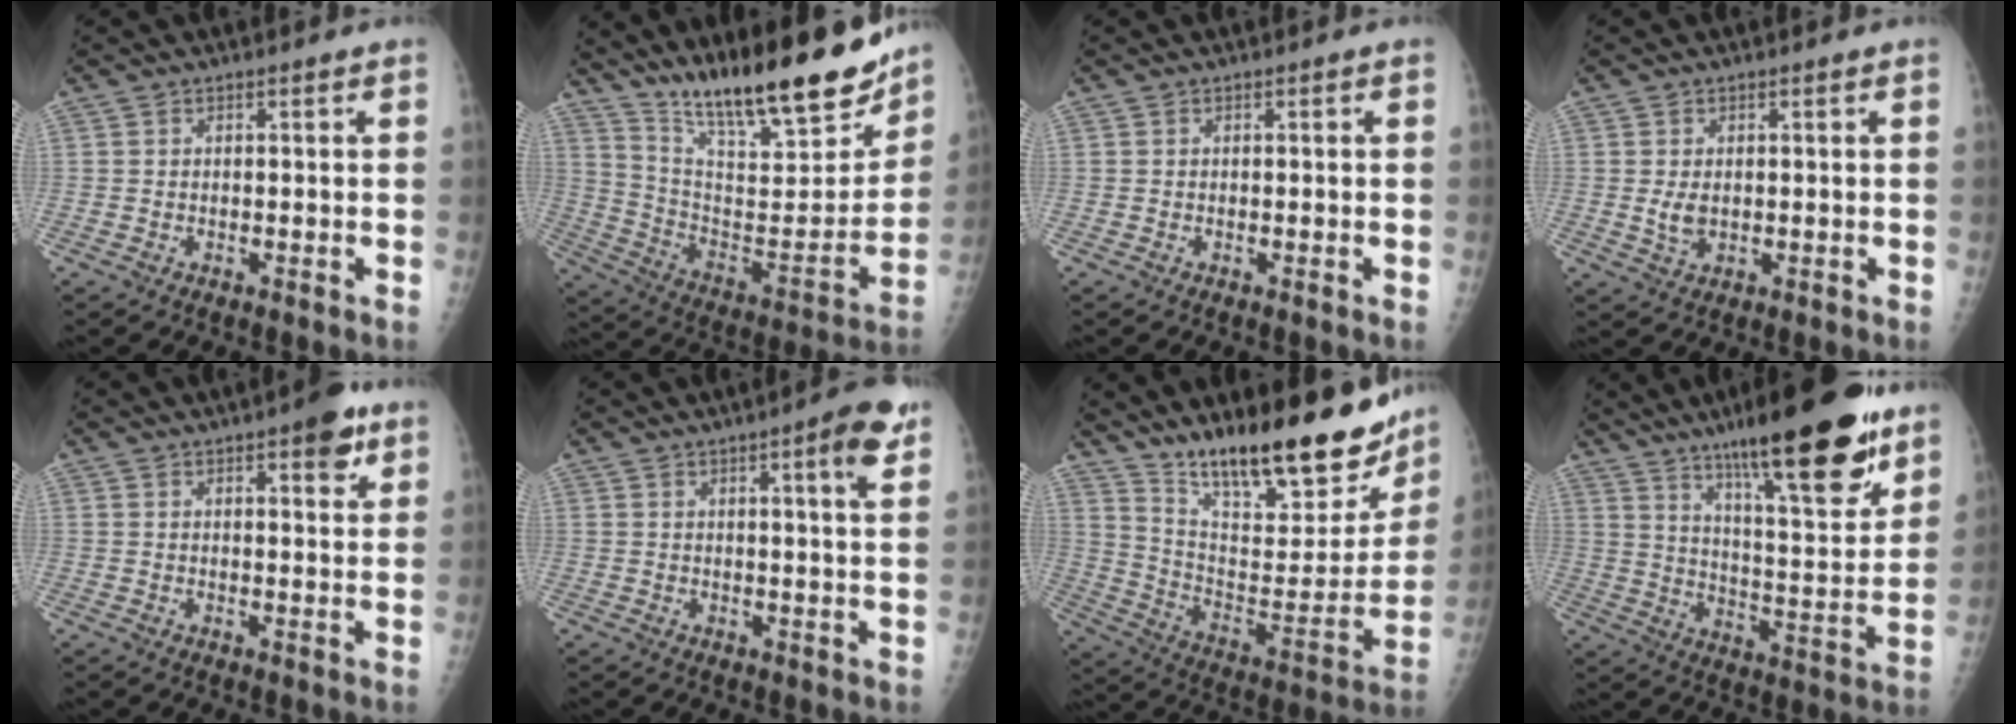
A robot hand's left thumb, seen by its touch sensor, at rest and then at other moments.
{"total": 25.3, "force": [19.6, 5.9, 14.9], "torque": [-0.207, -0.093, 0.317]}
{"total": 0.0}
{"total": 2.9, "force": [0.4, 1.8, 2.2], "torque": [-0.036, -0.008, 0.014]}
{"total": 5.7, "force": [3.3, 2.0, 4.3], "torque": [-0.041, -0.012, 0.036]}
{"total": 6.6, "force": [3.6, 0.8, 5.4], "torque": [-0.069, -0.015, 0.044]}
{"total": 28.0, "force": [20.7, 8.2, 16.9], "torque": [-0.227, -0.087, 0.316]}
{"total": 24.8, "force": [16.0, 5.6, 18.0], "torque": [-0.252, -0.067, 0.255]}